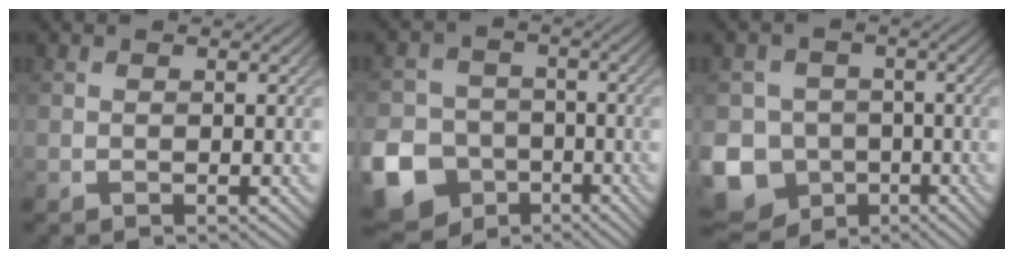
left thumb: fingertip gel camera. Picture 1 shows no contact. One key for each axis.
{"total": 15.0, "fx": -7.2, "fy": 12.3, "fz": 4.7, "tx": -0.145, "ty": -0.060, "tz": -0.134}
{"total": 12.0, "fx": -4.9, "fy": 10.3, "fz": 3.5, "tx": -0.112, "ty": -0.044, "tz": -0.103}